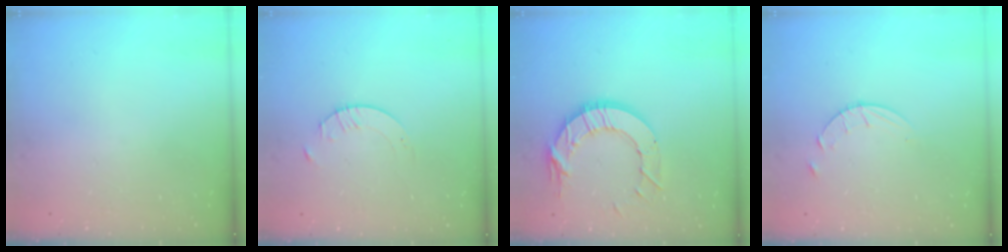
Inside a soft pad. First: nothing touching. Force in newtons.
{"total": 1.6, "press": 1.6, "slide": 0.2}
{"total": 12.2, "press": 12.2, "slide": 0.7}
{"total": 5.6, "press": 5.5, "slide": 0.7}